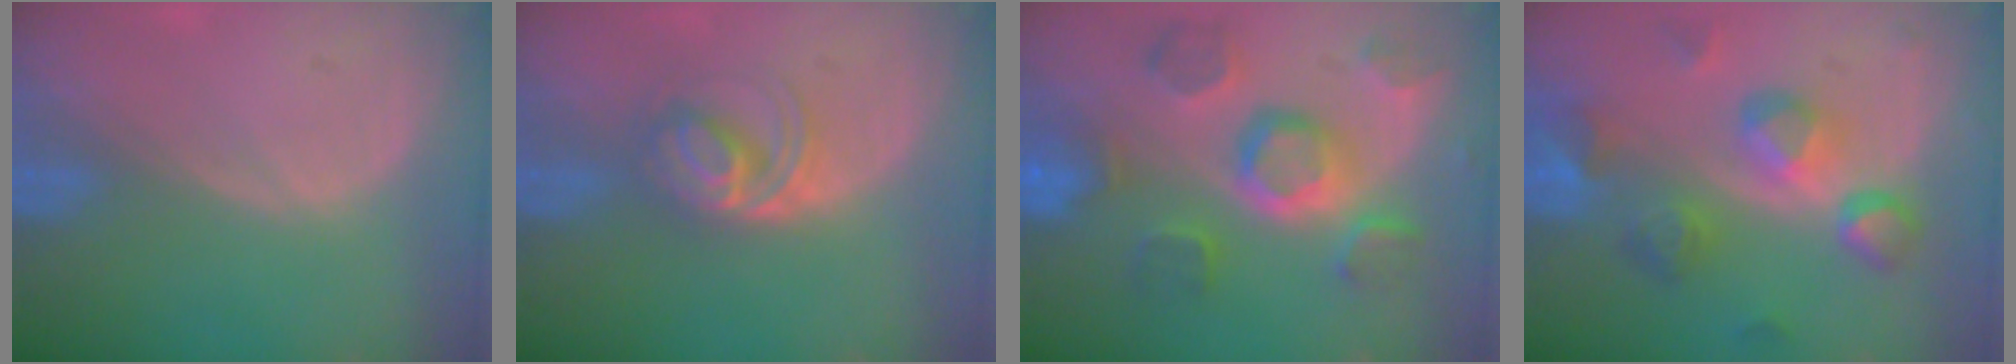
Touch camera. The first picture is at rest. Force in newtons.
{"total": 5.4, "press": 5.3, "slide": 1.1}
{"total": 11.4, "press": 10.1, "slide": 5.3}
{"total": 9.2, "press": 8.6, "slide": 3.3}